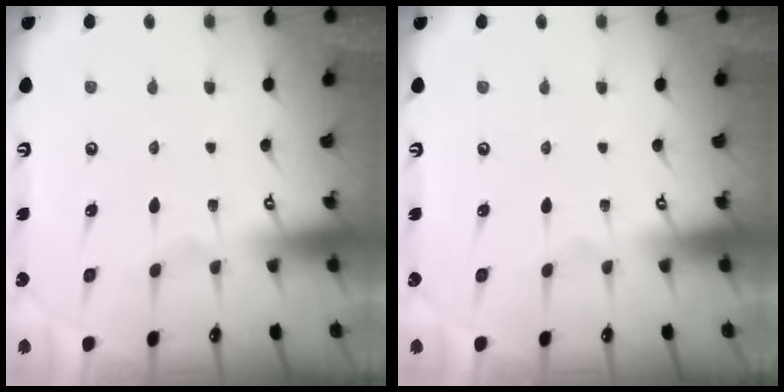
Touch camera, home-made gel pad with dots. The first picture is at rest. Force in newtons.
{"total": 0.0}